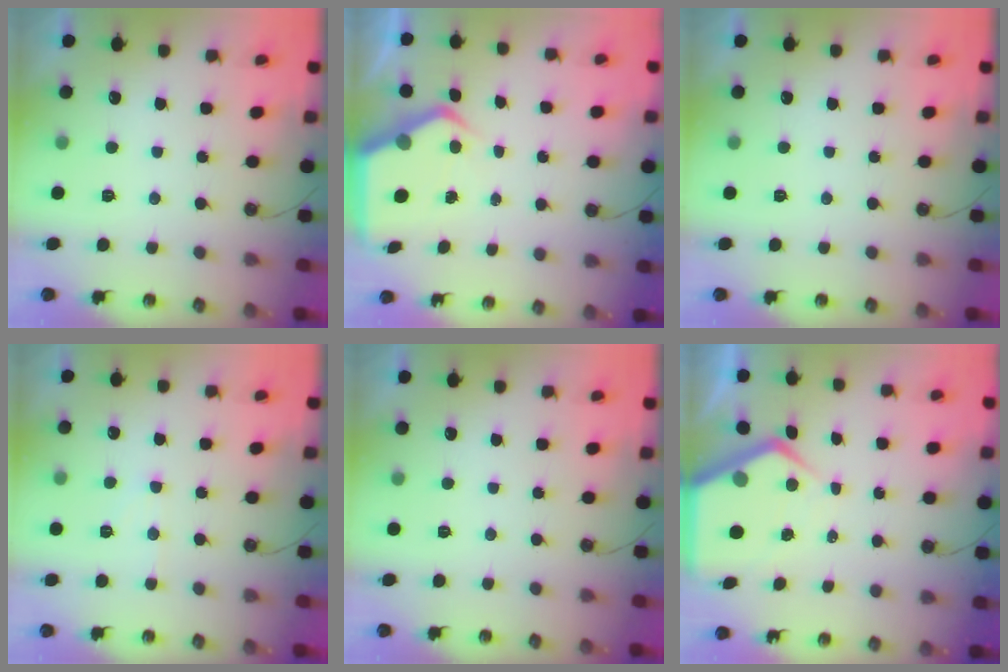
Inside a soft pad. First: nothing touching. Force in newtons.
{"total": 4.9, "press": 4.9, "slide": 0.2}
{"total": 0.0}
{"total": 4.8, "press": 4.7, "slide": 0.6}
{"total": 0.0}
{"total": 8.0, "press": 7.9, "slide": 0.8}